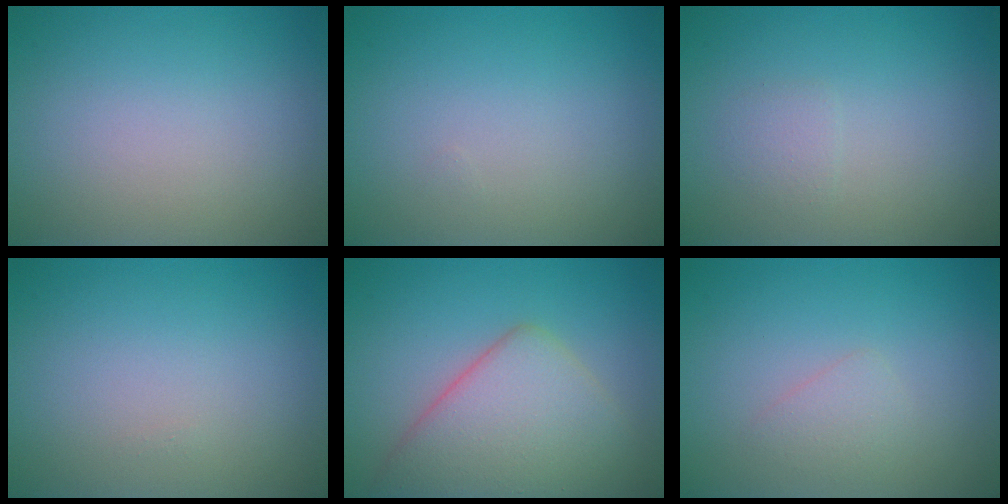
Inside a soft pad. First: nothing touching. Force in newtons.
{"total": 0.0}
{"total": 0.9, "press": 0.9, "slide": 0.1}
{"total": 0.0}
{"total": 6.8, "press": 6.8, "slide": 0.3}
{"total": 1.3, "press": 1.3, "slide": 0.0}